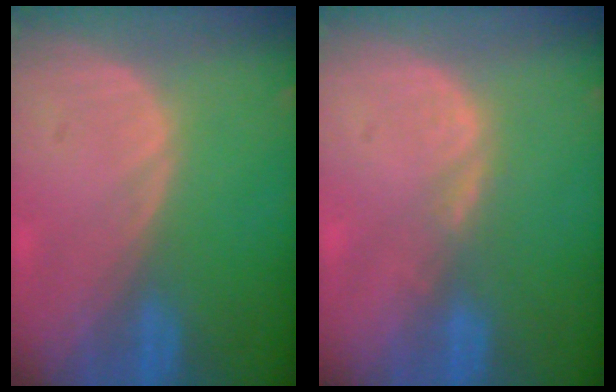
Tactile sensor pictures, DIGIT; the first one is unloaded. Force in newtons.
{"total": 1.9, "press": 1.5, "slide": 1.1}